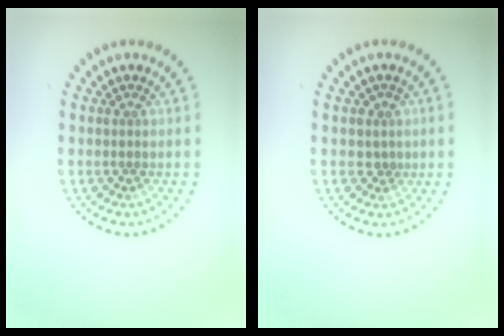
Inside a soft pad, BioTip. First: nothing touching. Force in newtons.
{"total": 1.2, "press": 1.0, "slide": 0.7}